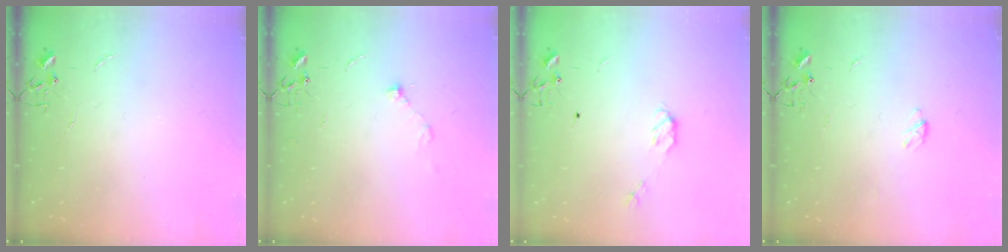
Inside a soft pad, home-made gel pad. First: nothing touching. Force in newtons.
{"total": 6.0, "press": 6.0, "slide": 0.8}
{"total": 4.3, "press": 4.2, "slide": 0.7}
{"total": 3.0, "press": 3.0, "slide": 0.3}